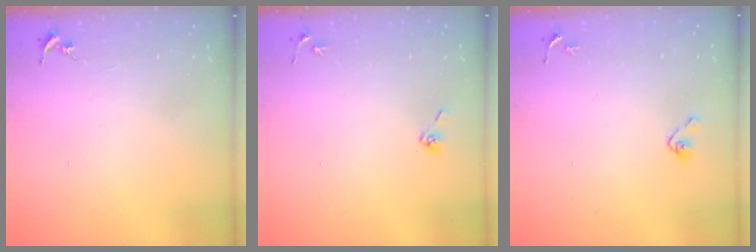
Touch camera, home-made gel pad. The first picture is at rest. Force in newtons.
{"total": 4.2, "press": 3.9, "slide": 1.6}
{"total": 4.9, "press": 4.6, "slide": 1.8}